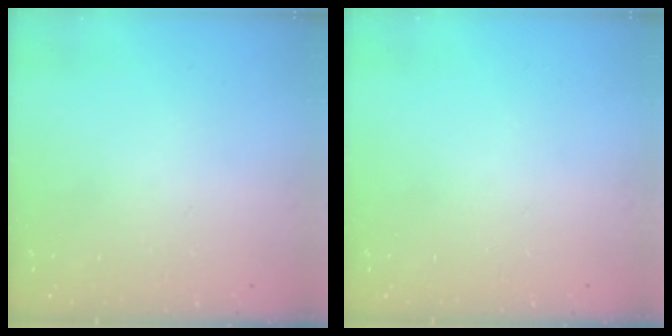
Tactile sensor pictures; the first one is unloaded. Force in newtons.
{"total": 0.0}